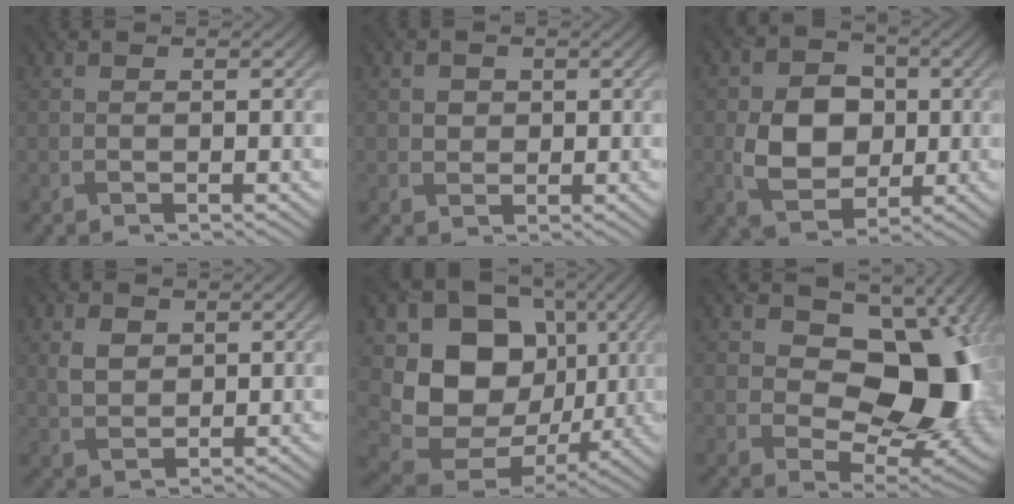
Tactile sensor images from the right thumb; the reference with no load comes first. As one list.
[{"total": 1.7, "force": [0.4, 1.6, 0.6], "torque": [-0.014, -0.004, 0.004]}, {"total": 8.2, "force": [-0.5, 6.2, 5.3], "torque": [-0.108, -0.002, -0.016]}, {"total": 3.3, "force": [1.3, 2.4, 1.9], "torque": [-0.046, -0.002, 0.025]}, {"total": 14.7, "force": [1.0, 12.0, 8.4], "torque": [-0.166, -0.026, 0.018]}, {"total": 16.7, "force": [2.5, 11.2, 12.1], "torque": [-0.146, -0.001, 0.047]}]